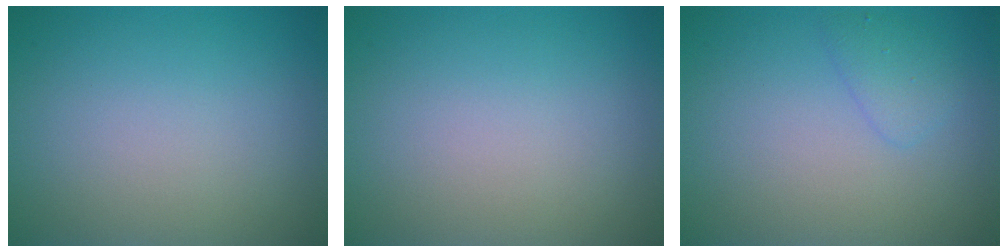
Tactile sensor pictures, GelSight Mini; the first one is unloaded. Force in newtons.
{"total": 0.0}
{"total": 1.4, "press": 1.4, "slide": 0.1}